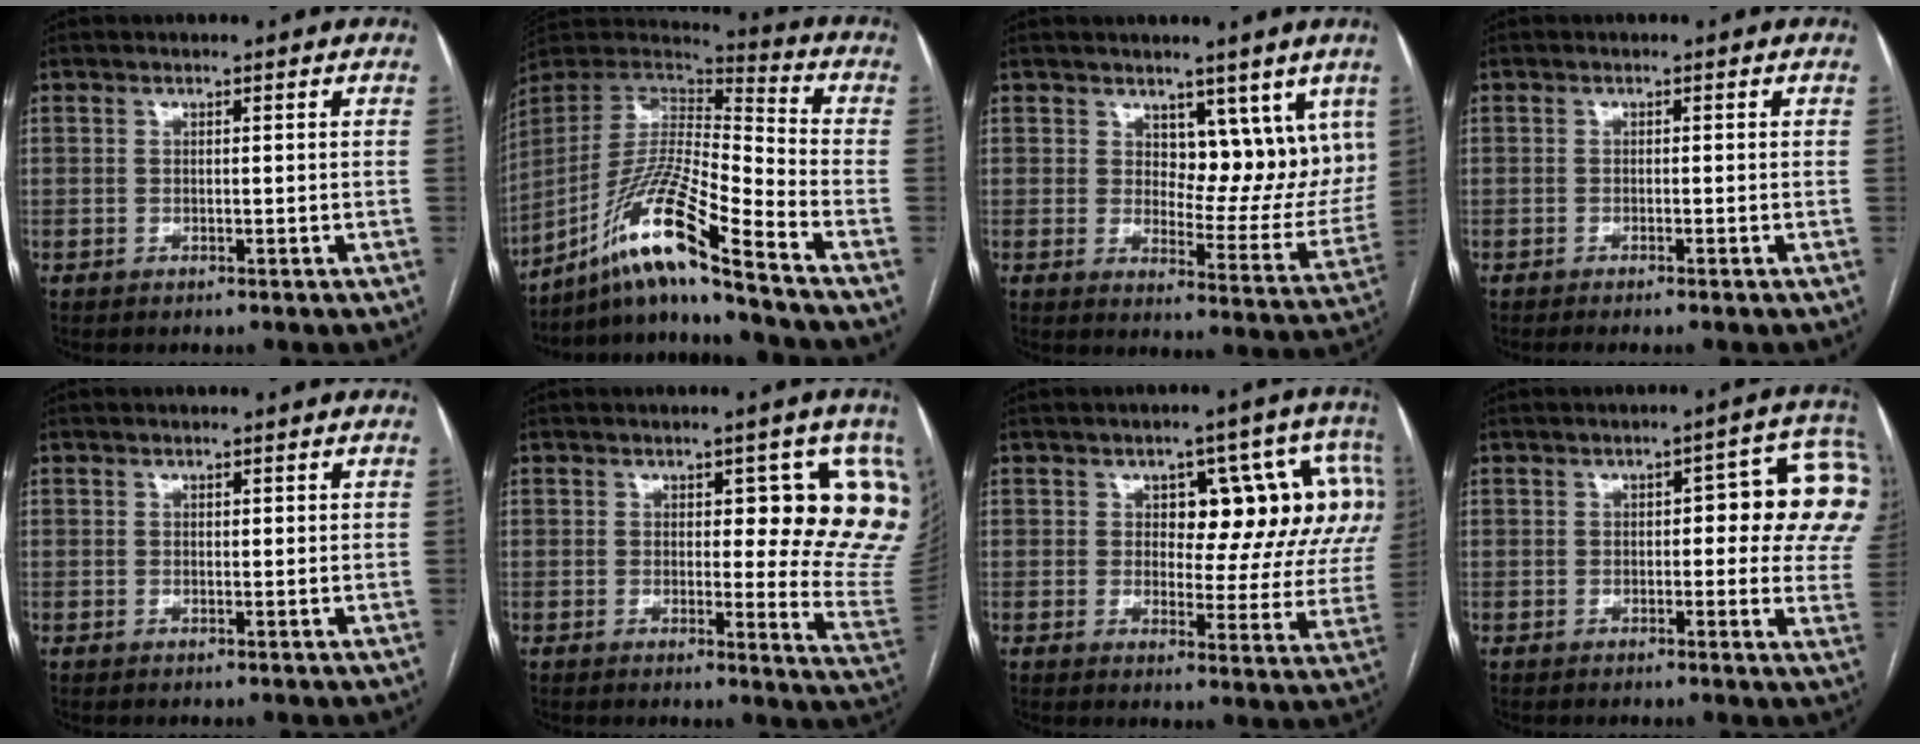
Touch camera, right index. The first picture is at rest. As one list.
[{"total": 16.8, "force": [-12.1, -0.9, 11.5], "torque": [-0.234, 0.001, -0.224]}, {"total": 10.6, "force": [6.3, 5.4, 6.6], "torque": [-0.065, -0.014, 0.096]}, {"total": 1.6, "force": [-1.2, -0.3, 0.9], "torque": [-0.015, 0.001, -0.019]}, {"total": 0.6, "force": [0.4, 0.3, 0.4], "torque": [-0.002, 0.000, 0.003]}, {"total": 12.3, "force": [4.3, 4.4, 10.7], "torque": [-0.119, -0.015, 0.034]}, {"total": 16.0, "force": [4.4, 7.4, 13.5], "torque": [-0.147, 0.028, 0.052]}, {"total": 13.0, "force": [2.8, 4.6, 11.9], "torque": [-0.127, 0.020, 0.022]}]